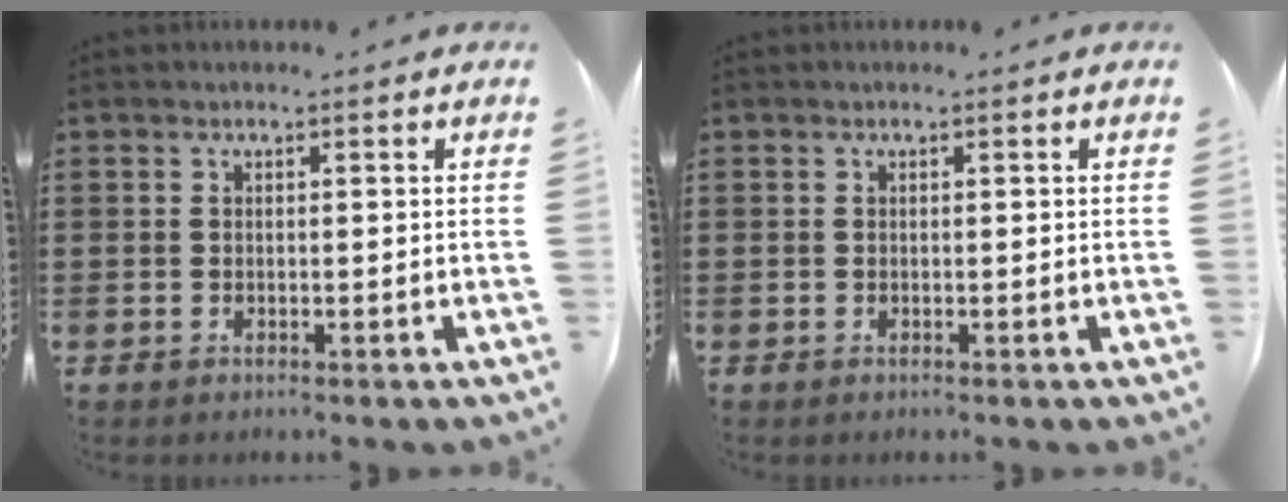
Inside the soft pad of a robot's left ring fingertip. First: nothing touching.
{"total": 0.0}